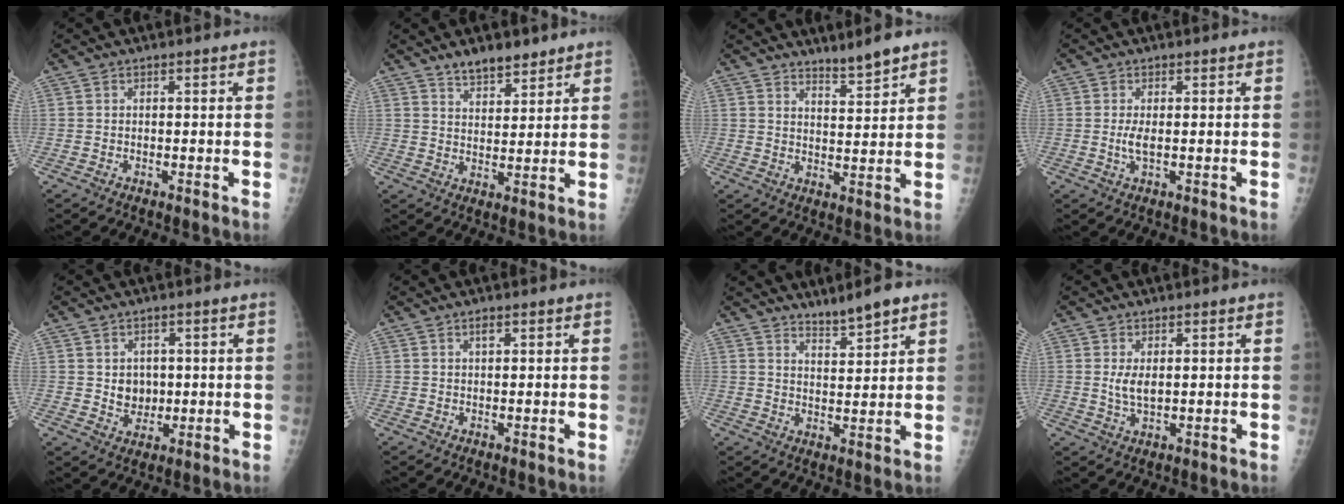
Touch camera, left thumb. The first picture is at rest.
{"total": 6.2, "force": [5.1, 2.4, 2.6], "torque": [-0.021, -0.036, 0.086]}
{"total": 4.6, "force": [4.1, 0.3, 2.0], "torque": [-0.029, -0.038, 0.071]}
{"total": 2.2, "force": [-0.1, 0.8, 2.0], "torque": [-0.049, -0.005, 0.000]}
{"total": 4.5, "force": [0.5, 3.9, 2.2], "torque": [-0.010, -0.005, 0.016]}
{"total": 1.0, "force": [0.7, 0.4, 0.7], "torque": [-0.008, -0.001, 0.010]}
{"total": 5.1, "force": [4.3, 0.5, 2.6], "torque": [-0.040, -0.032, 0.076]}
{"total": 3.2, "force": [0.7, 1.7, 2.7], "torque": [-0.048, -0.010, 0.018]}